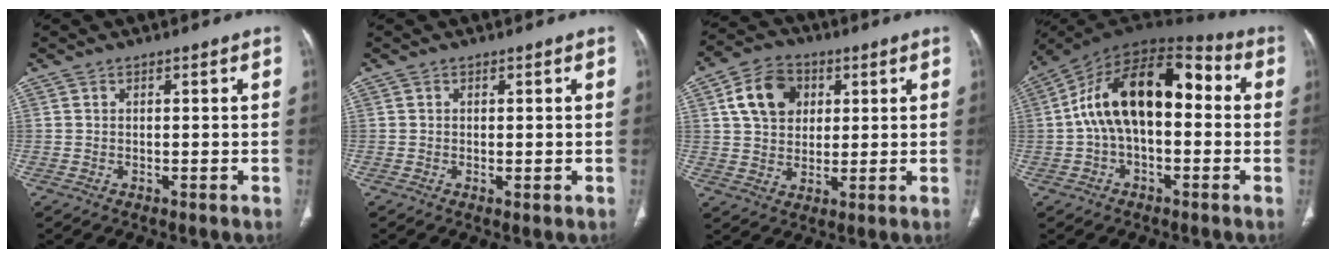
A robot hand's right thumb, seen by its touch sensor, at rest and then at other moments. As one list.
[{"total": 0.8, "force": [-0.1, 0.2, 0.7], "torque": [-0.017, -0.005, -0.001]}, {"total": 10.9, "force": [3.4, 8.3, 6.1], "torque": [-0.085, 0.000, 0.057]}, {"total": 18.3, "force": [0.9, 10.0, 15.3], "torque": [-0.243, 0.055, 0.006]}]